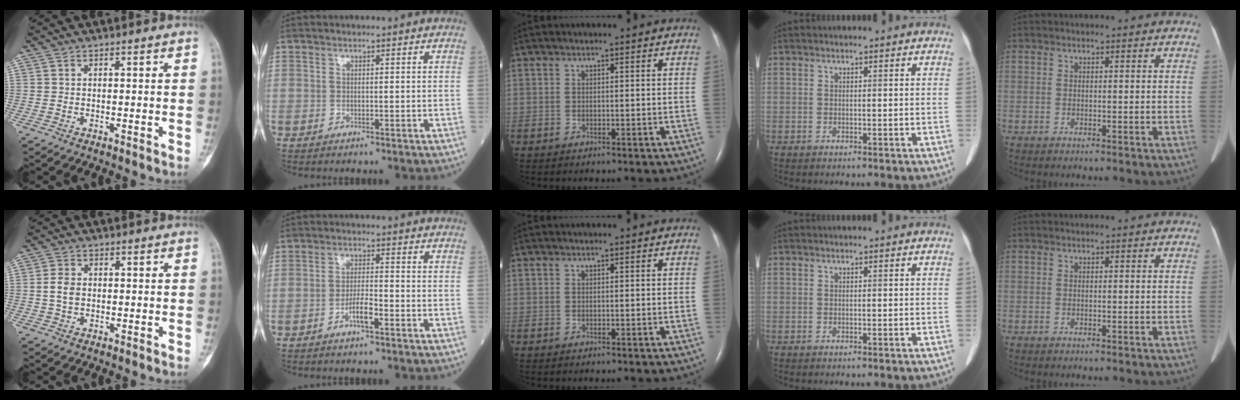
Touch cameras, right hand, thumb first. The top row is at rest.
{"thumb": {"total": 3.2, "force": [-0.1, 2.3, 2.3], "torque": [-0.043, 0.005, -0.004]}, "index": {"total": 3.4, "force": [-1.9, 0.5, 2.8], "torque": [-0.051, 0.003, -0.036]}}